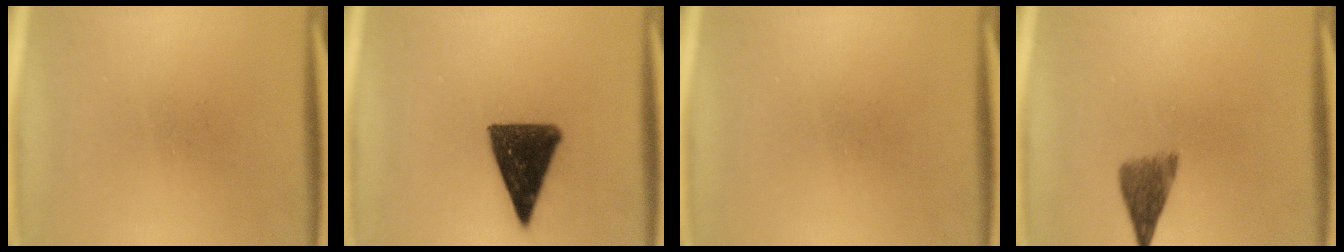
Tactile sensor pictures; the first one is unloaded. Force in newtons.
{"total": 12.9}
{"total": 0.0}
{"total": 4.5}